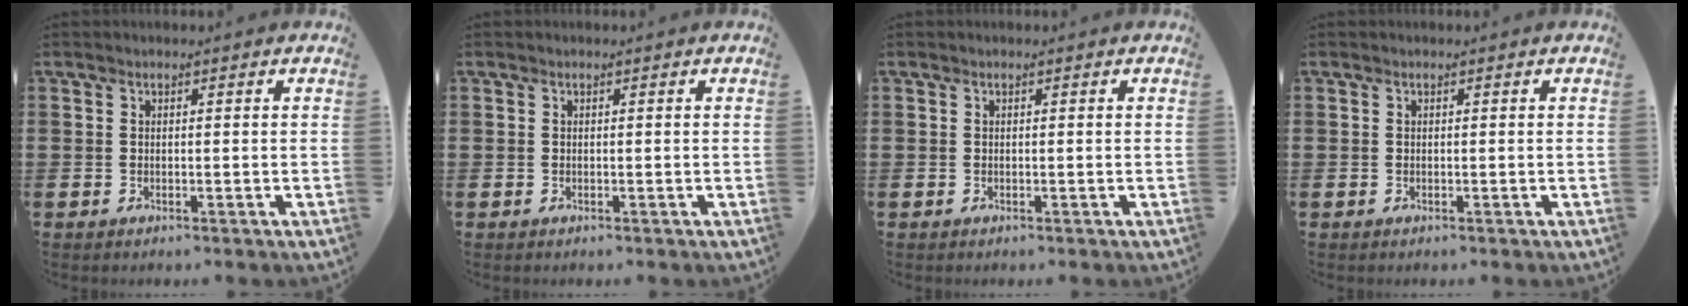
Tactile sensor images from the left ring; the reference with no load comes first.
{"total": 0.0}
{"total": 0.0}
{"total": 0.0}